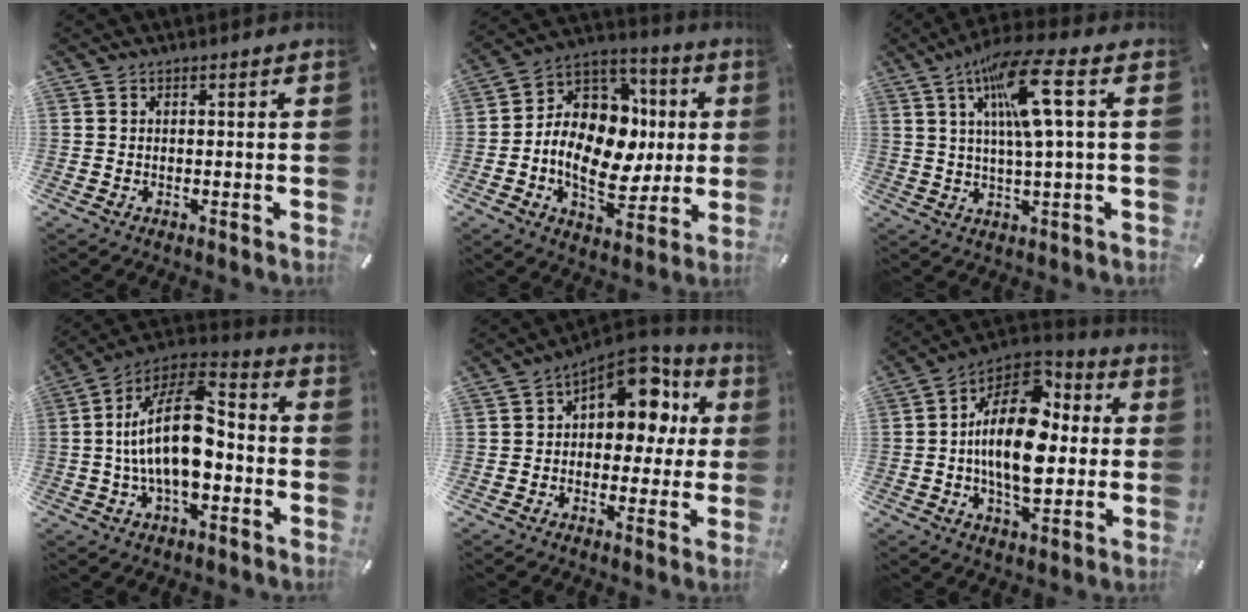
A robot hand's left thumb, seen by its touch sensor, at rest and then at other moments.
{"total": 17.1, "force": [-0.9, 13.5, 10.5], "torque": [-0.192, -0.009, -0.011]}
{"total": 14.0, "force": [5.0, 1.9, 12.9], "torque": [-0.246, -0.003, 0.080]}
{"total": 18.9, "force": [-1.7, 10.0, 16.0], "torque": [-0.311, 0.004, -0.034]}
{"total": 12.6, "force": [5.2, 8.5, 7.6], "torque": [-0.101, -0.036, 0.093]}
{"total": 19.4, "force": [0.9, 11.8, 15.4], "torque": [-0.277, -0.010, 0.011]}